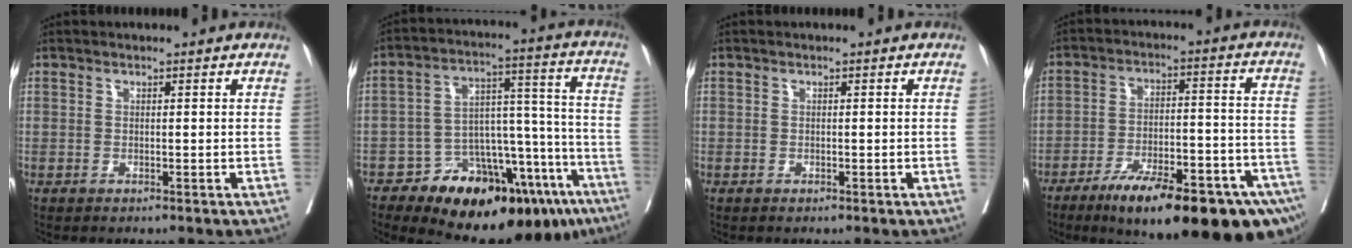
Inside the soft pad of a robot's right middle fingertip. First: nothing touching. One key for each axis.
{"total": 22.0, "fx": -14.5, "fy": 7.9, "fz": 14.7, "tx": -0.124, "ty": 0.058, "tz": -0.207}
{"total": 0.0}
{"total": 22.6, "fx": -15.1, "fy": 4.7, "fz": 16.2, "tx": -0.167, "ty": 0.012, "tz": -0.224}